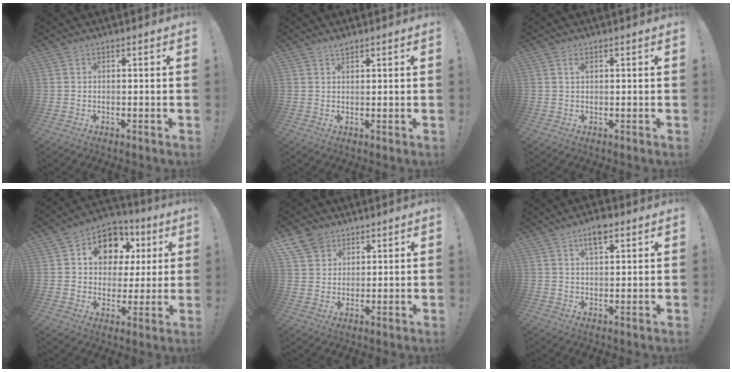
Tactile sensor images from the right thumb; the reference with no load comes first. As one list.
[{"total": 1.7, "force": [1.5, 0.3, 0.8], "torque": [-0.011, -0.007, 0.026]}, {"total": 1.2, "force": [0.6, 0.5, 0.9], "torque": [-0.012, -0.002, 0.009]}, {"total": 12.4, "force": [5.1, 9.8, 5.7], "torque": [-0.083, -0.026, 0.099]}, {"total": 8.1, "force": [5.2, 5.8, 2.1], "torque": [-0.033, -0.031, 0.104]}, {"total": 5.1, "force": [2.9, 1.9, 3.8], "torque": [-0.055, -0.008, 0.047]}]